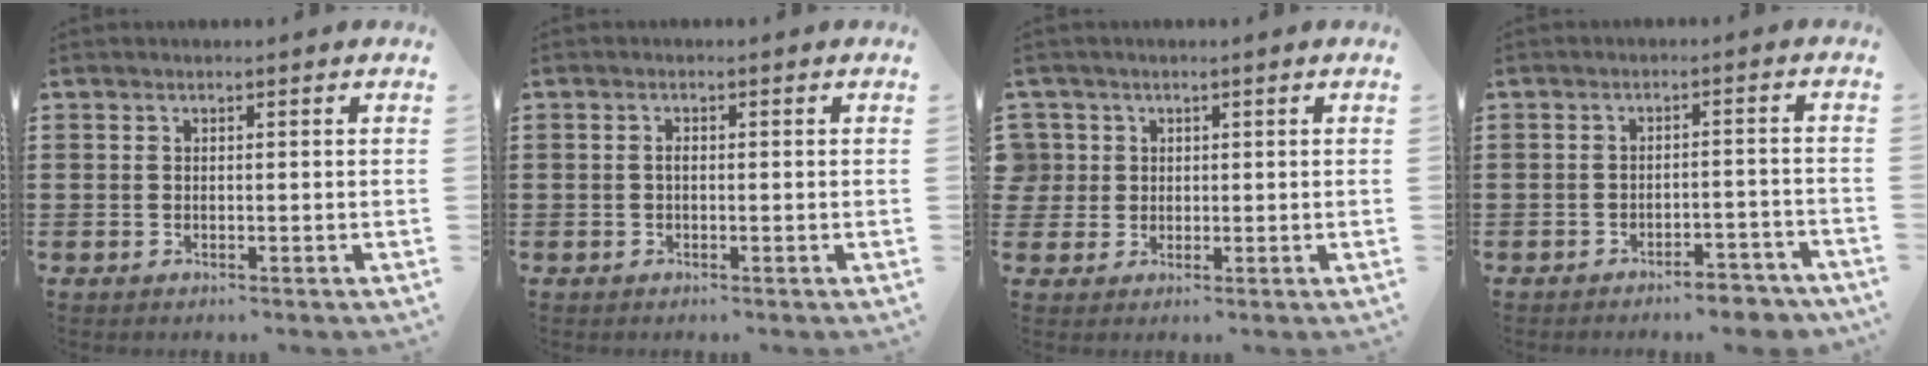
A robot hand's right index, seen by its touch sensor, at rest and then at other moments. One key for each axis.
{"total": 0.9, "fx": -0.1, "fy": 0.4, "fz": 0.8, "tx": -0.018, "ty": -0.002, "tz": -0.003}
{"total": 3.0, "fx": 0.6, "fy": 2.9, "fz": 0.0, "tx": -0.015, "ty": 0.011, "tz": 0.009}
{"total": 3.9, "fx": -3.7, "fy": 0.3, "fz": 1.2, "tx": -0.021, "ty": 0.001, "tz": -0.073}